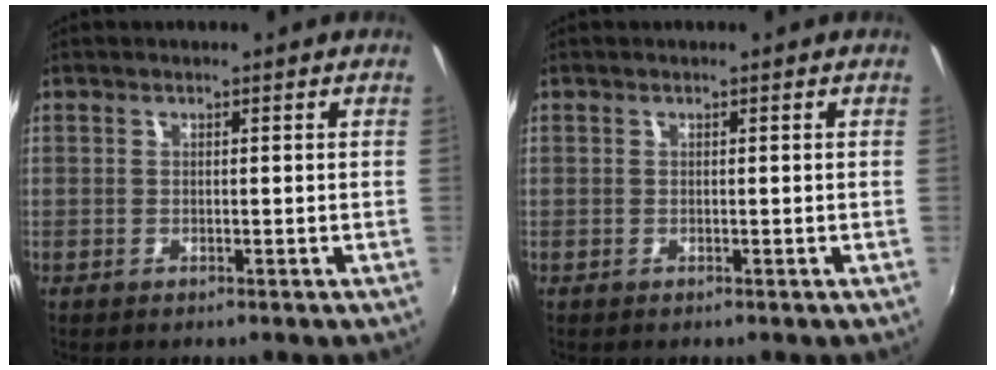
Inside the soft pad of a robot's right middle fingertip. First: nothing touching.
{"total": 0.0}